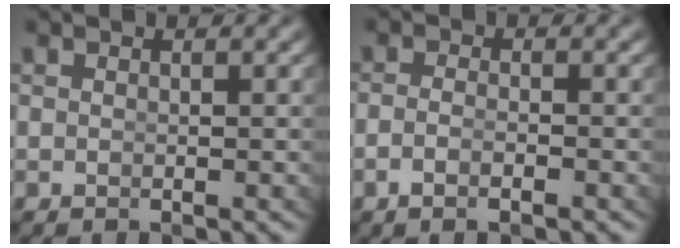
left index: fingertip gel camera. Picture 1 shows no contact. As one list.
[{"total": 2.0, "force": [-1.5, 0.3, 1.3], "torque": [-0.031, -0.011, -0.020]}]